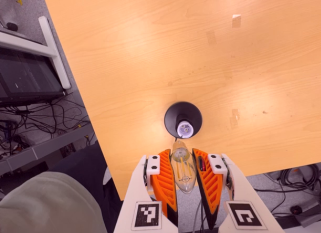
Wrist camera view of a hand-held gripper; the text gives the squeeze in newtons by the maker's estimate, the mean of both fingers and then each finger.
{"total": 21.4, "left": 23.7, "right": 19.2}